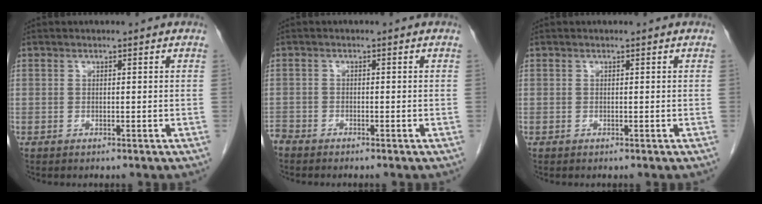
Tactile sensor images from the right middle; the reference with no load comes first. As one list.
[{"total": 1.7, "force": [-1.7, 0.4, 0.1], "torque": [-0.004, -0.004, -0.032]}, {"total": 0.0}]